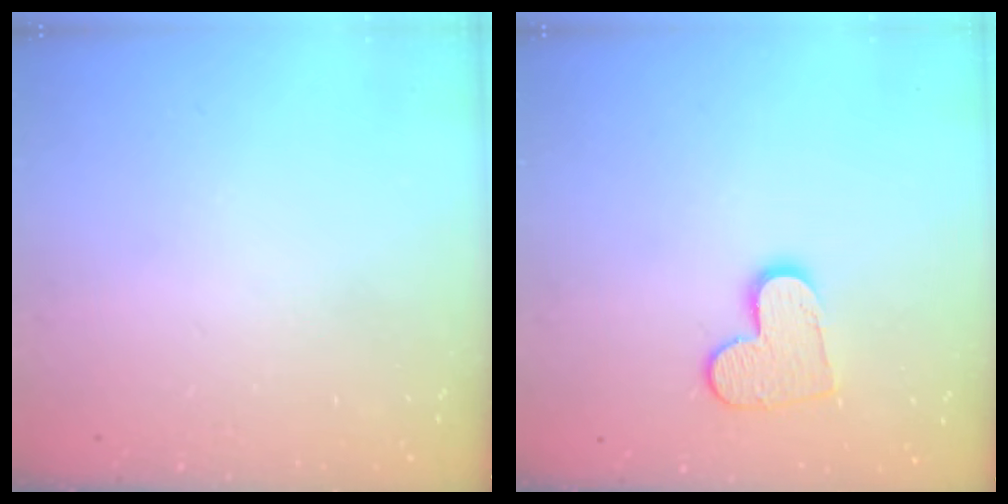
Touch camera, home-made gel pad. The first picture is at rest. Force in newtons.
{"total": 10.9, "press": 10.9, "slide": 0.8}